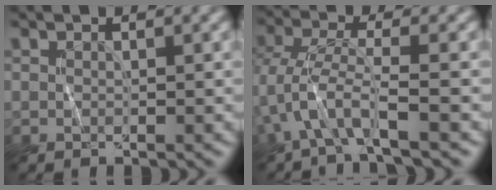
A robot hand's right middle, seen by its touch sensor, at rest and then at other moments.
{"total": 3.4, "force": [-1.9, 0.3, 2.8], "torque": [-0.072, 0.004, -0.042]}